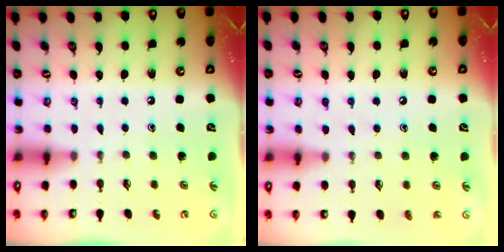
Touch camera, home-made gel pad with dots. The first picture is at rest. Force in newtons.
{"total": 6.2, "press": 6.2, "slide": 0.6}